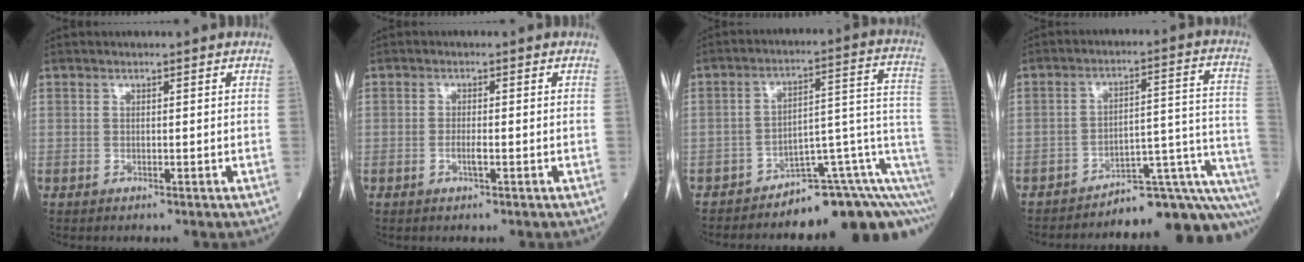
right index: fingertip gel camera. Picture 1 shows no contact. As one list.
[{"total": 1.4, "force": [-0.5, 0.1, 1.3], "torque": [-0.030, -0.001, -0.011]}, {"total": 12.2, "force": [-7.6, 3.0, 9.1], "torque": [-0.080, 0.079, -0.098]}, {"total": 15.8, "force": [-14.6, 1.5, 5.8], "torque": [-0.003, 0.058, -0.192]}]